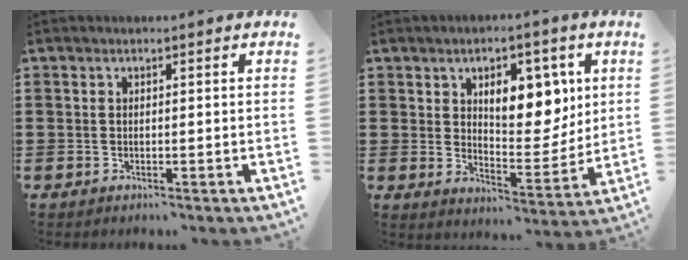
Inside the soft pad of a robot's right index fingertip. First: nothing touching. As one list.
[{"total": 9.2, "force": [3.7, 5.1, 6.7], "torque": [-0.099, -0.004, 0.056]}]